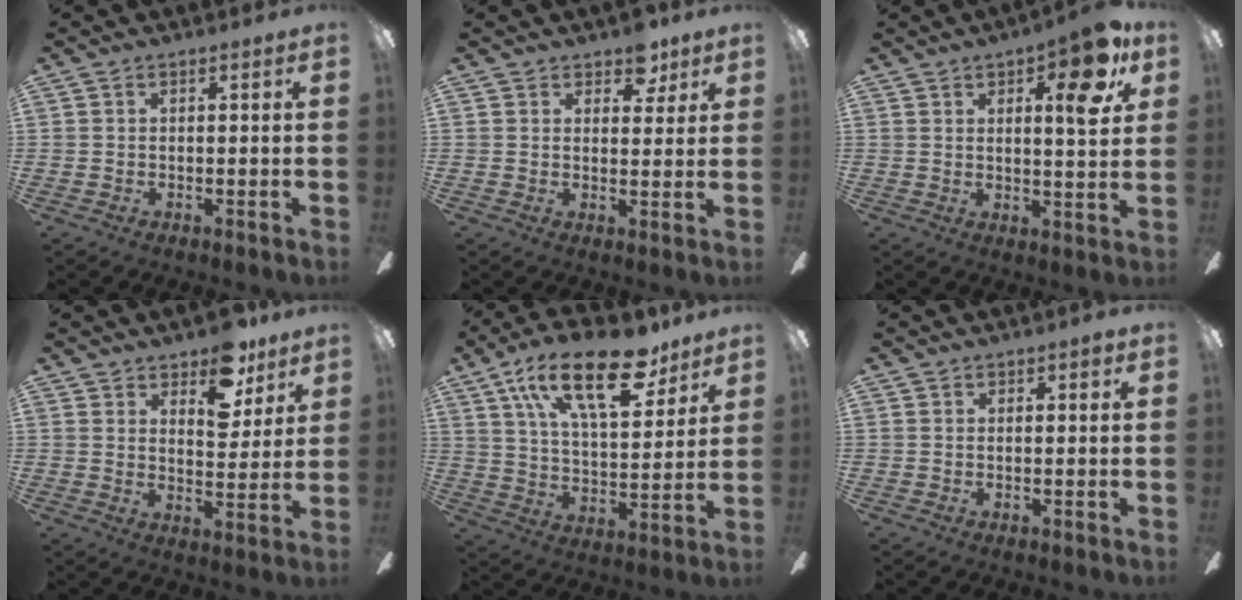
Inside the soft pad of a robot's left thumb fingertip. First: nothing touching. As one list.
[{"total": 5.9, "force": [4.3, 3.3, 2.2], "torque": [-0.014, -0.016, 0.074]}, {"total": 10.7, "force": [5.6, 3.4, 8.5], "torque": [-0.108, -0.021, 0.085]}, {"total": 11.3, "force": [7.9, 6.0, 5.4], "torque": [-0.076, -0.040, 0.143]}, {"total": 23.6, "force": [14.1, 10.3, 16.0], "torque": [-0.261, -0.060, 0.237]}, {"total": 1.0, "force": [0.7, 0.5, 0.4], "torque": [-0.002, 0.000, 0.011]}]